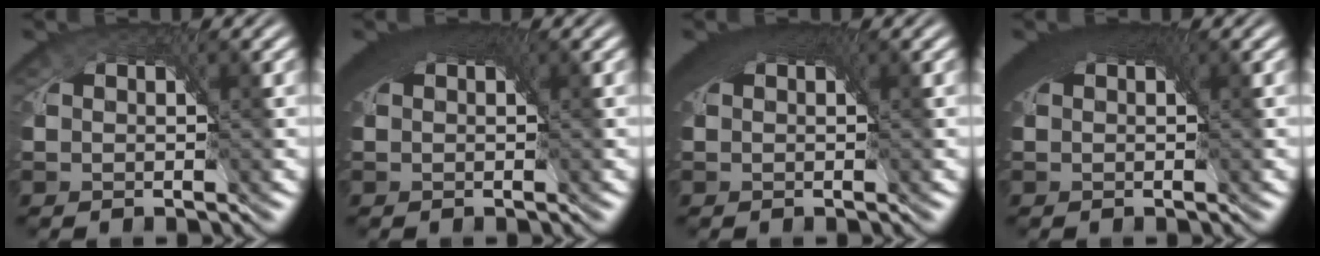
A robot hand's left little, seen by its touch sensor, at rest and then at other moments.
{"total": 4.9, "force": [1.6, 2.7, 3.8], "torque": [-0.070, -0.007, 0.021]}
{"total": 4.3, "force": [1.5, 2.3, 3.3], "torque": [-0.062, -0.007, 0.020]}
{"total": 5.5, "force": [1.6, 3.1, 4.2], "torque": [-0.075, -0.005, 0.021]}